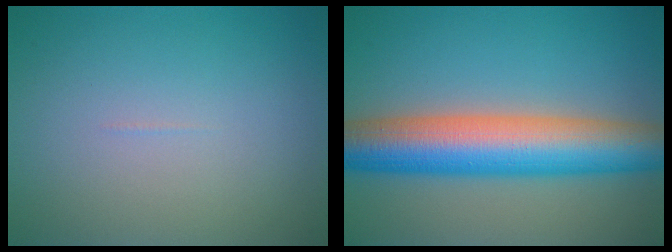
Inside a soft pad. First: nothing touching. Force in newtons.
{"total": 10.3, "press": 10.3, "slide": 0.4}